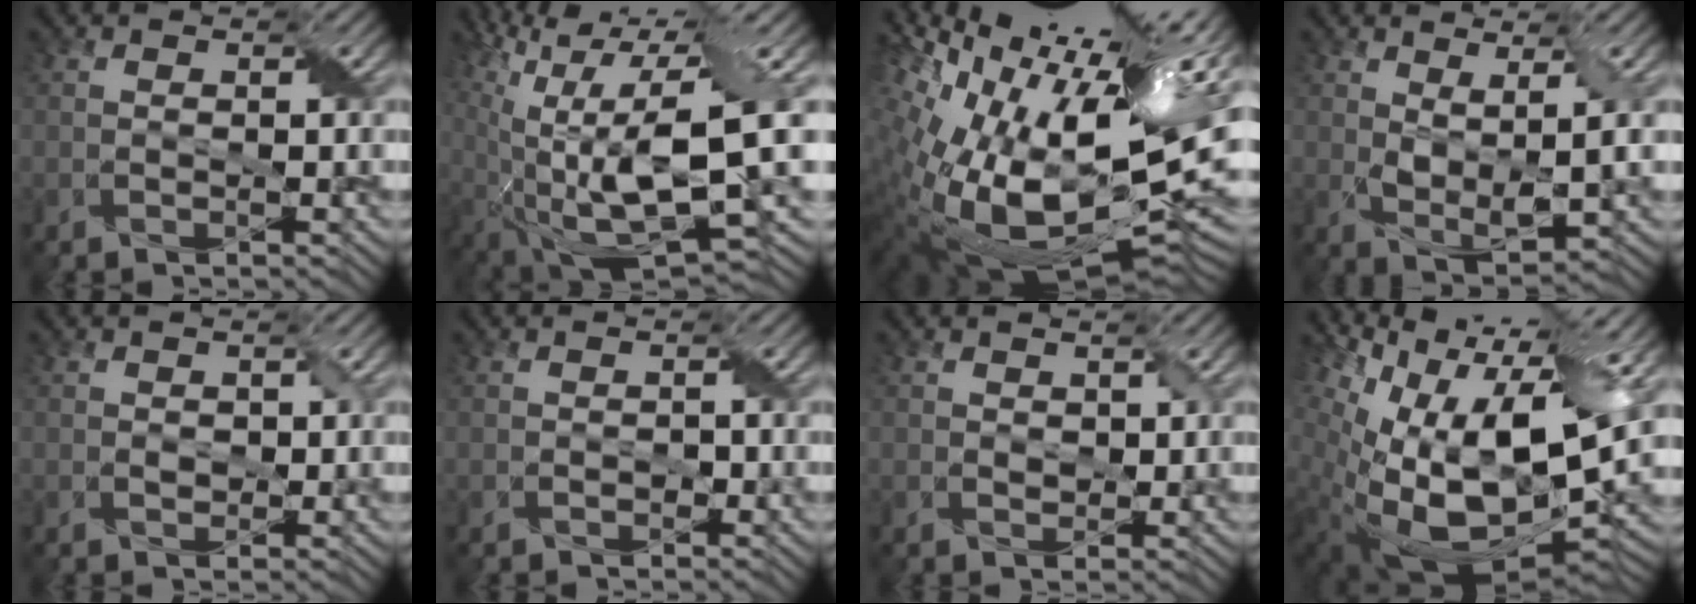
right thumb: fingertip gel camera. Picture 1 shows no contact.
{"total": 16.8, "force": [2.7, 5.1, 15.7], "torque": [-0.299, -0.011, 0.065]}
{"total": 21.9, "force": [2.2, 12.0, 18.2], "torque": [-0.343, -0.003, 0.063]}
{"total": 4.4, "force": [1.4, 1.8, 3.8], "torque": [-0.079, -0.008, 0.030]}
{"total": 1.0, "force": [0.2, 0.9, 0.4], "torque": [-0.010, -0.005, 0.006]}
{"total": 0.7, "force": [-0.3, 0.6, 0.2], "torque": [-0.002, -0.001, -0.002]}
{"total": 1.1, "force": [0.7, 0.9, 0.3], "torque": [-0.007, -0.004, 0.015]}
{"total": 17.7, "force": [2.3, 9.9, 14.6], "torque": [-0.280, -0.023, 0.057]}